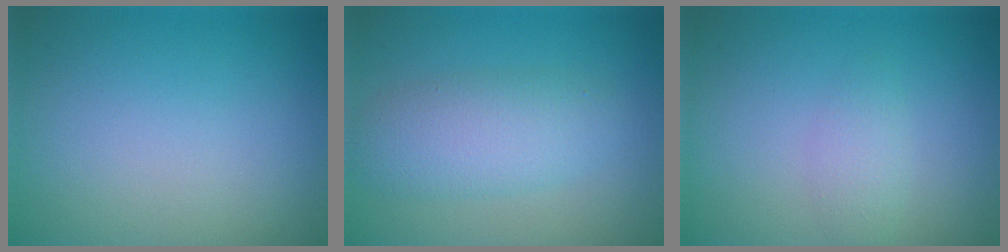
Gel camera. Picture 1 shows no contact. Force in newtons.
{"total": 4.2, "press": 4.2, "slide": 0.1}
{"total": 1.6, "press": 1.6, "slide": 0.1}